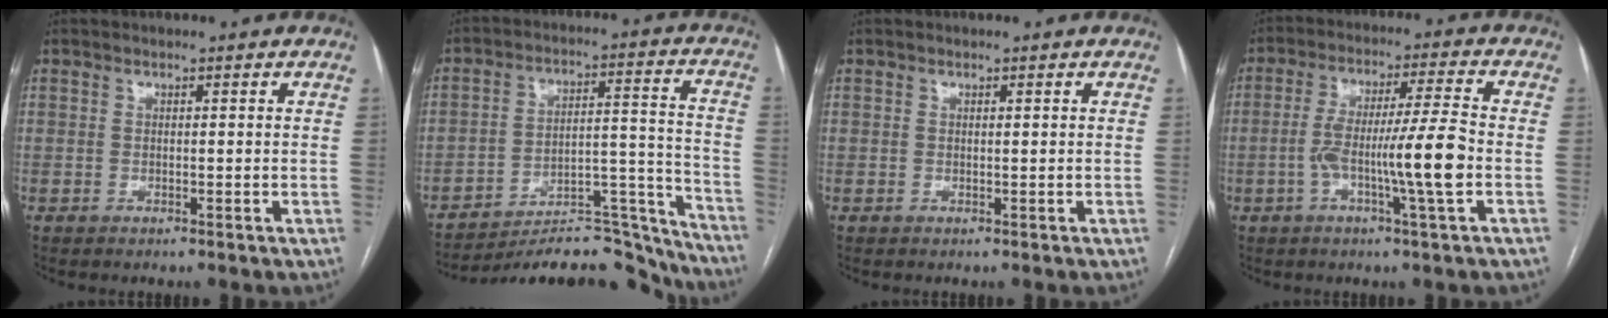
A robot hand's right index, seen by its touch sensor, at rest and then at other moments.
{"total": 21.7, "force": [-20.9, 2.9, 5.1], "torque": [-0.042, 0.041, -0.301]}
{"total": 0.0}
{"total": 10.9, "force": [-2.6, -0.6, 10.5], "torque": [-0.193, 0.004, -0.050]}